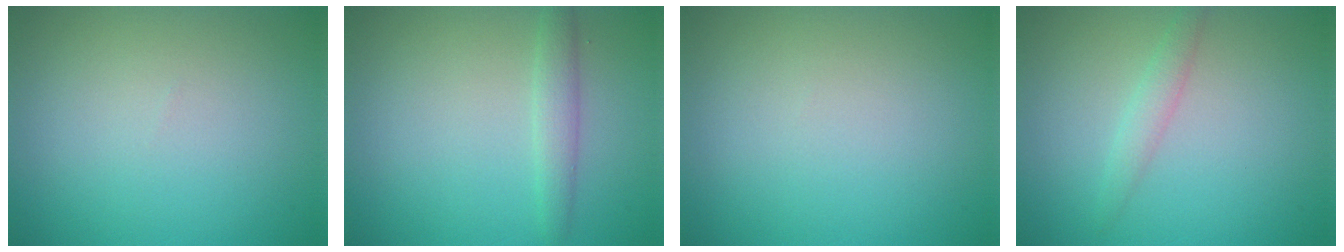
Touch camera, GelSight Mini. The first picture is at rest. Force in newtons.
{"total": 1.9, "press": 1.8, "slide": 0.1}
{"total": 0.0}
{"total": 1.5, "press": 1.5, "slide": 0.0}